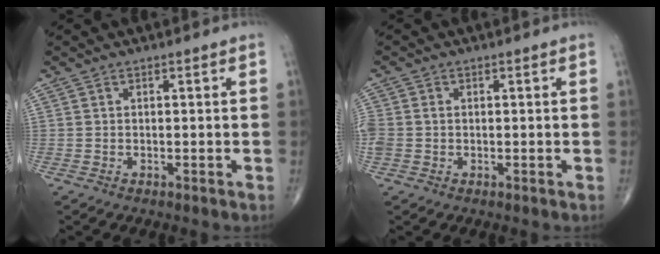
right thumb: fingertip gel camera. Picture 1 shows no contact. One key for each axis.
{"total": 3.4, "fx": -0.3, "fy": 2.8, "fz": 1.9, "tx": -0.055, "ty": 0.005, "tz": -0.003}